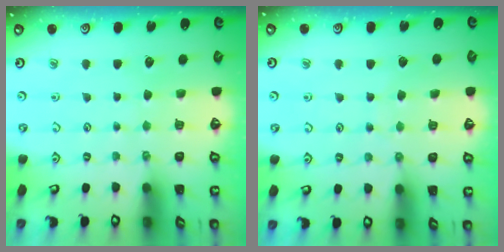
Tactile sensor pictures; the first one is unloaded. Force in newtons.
{"total": 3.9, "press": 3.9, "slide": 0.4}